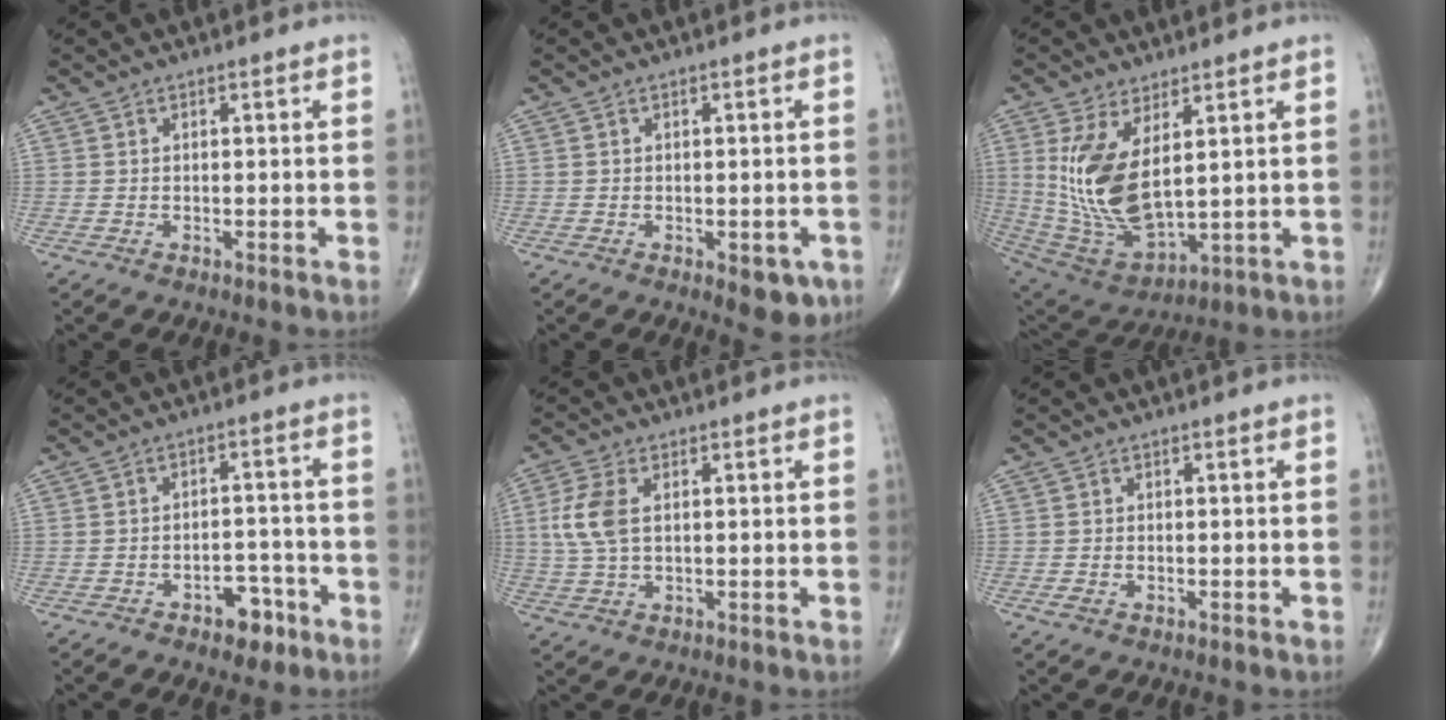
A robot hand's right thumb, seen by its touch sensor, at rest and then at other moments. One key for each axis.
{"total": 4.6, "fx": -1.9, "fy": 2.4, "fz": 3.5, "tx": -0.020, "ty": -0.001, "tz": -0.019}
{"total": 15.2, "fx": 3.6, "fy": 7.1, "fz": 13.0, "tx": -0.255, "ty": -0.029, "tz": 0.096}
{"total": 5.6, "fx": -3.4, "fy": 3.3, "fz": 3.0, "tx": -0.016, "ty": 0.033, "tz": -0.046}
{"total": 6.7, "fx": 1.2, "fy": 3.6, "fz": 5.5, "tx": -0.136, "ty": 0.006, "tz": 0.023}
{"total": 0.9, "fx": -0.4, "fy": 0.6, "fz": 0.5, "tx": -0.014, "ty": 0.004, "tz": -0.005}